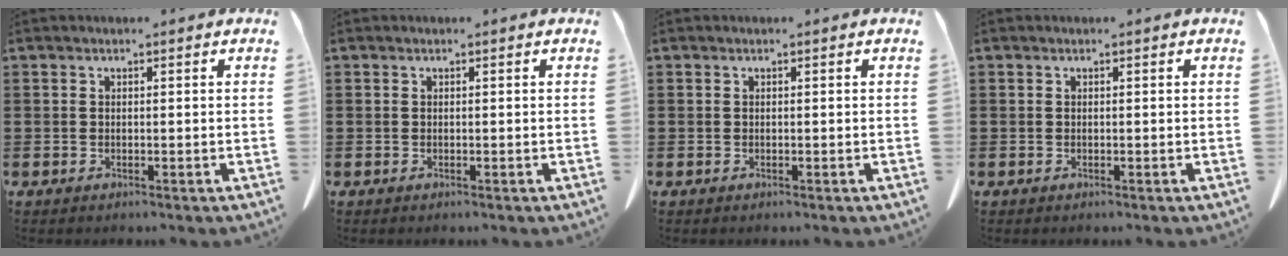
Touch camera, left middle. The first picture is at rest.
{"total": 0.0}
{"total": 0.0}
{"total": 0.0}